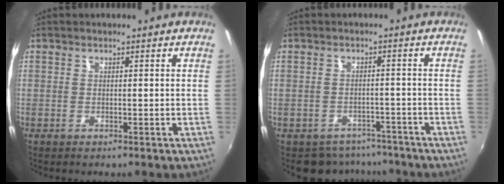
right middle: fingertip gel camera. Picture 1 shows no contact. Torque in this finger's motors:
{"motor_torque": [-0.49, -0.09, -0.02, -0.01]}